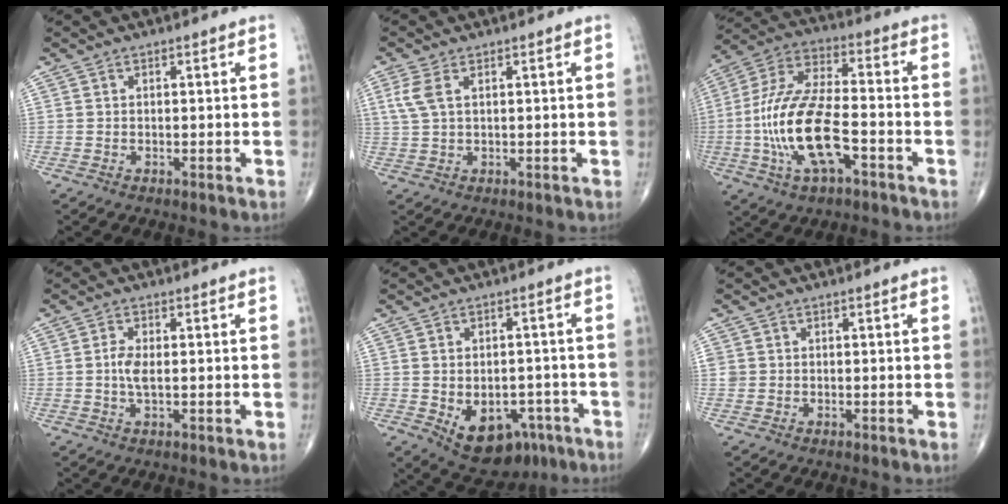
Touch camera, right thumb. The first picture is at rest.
{"total": 4.0, "force": [1.4, 2.0, 3.2], "torque": [-0.087, 0.009, 0.034]}
{"total": 17.3, "force": [-4.8, 7.2, 15.0], "torque": [-0.309, 0.033, -0.088]}
{"total": 3.1, "force": [0.0, 1.1, 2.9], "torque": [-0.063, -0.003, -0.005]}
{"total": 11.4, "force": [-4.9, 7.5, 7.1], "torque": [-0.075, 0.016, -0.055]}
{"total": 1.7, "force": [0.1, 1.7, 0.4], "torque": [0.004, 0.003, 0.005]}